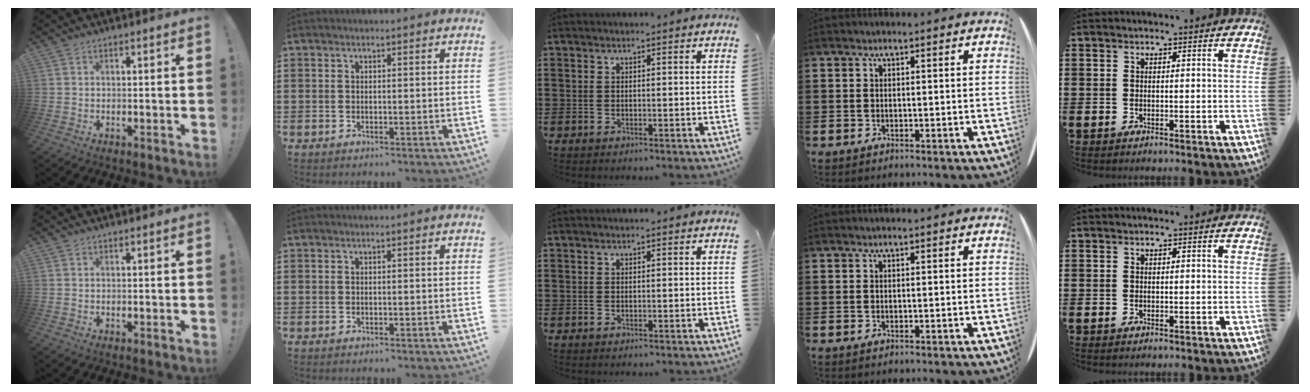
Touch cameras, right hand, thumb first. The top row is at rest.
{}